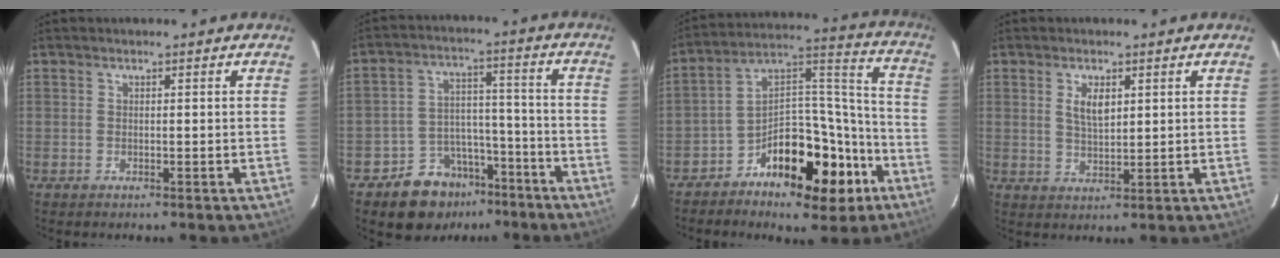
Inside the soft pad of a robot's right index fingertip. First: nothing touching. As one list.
[{"total": 10.8, "force": [-7.6, 7.1, 2.7], "torque": [-0.058, 0.044, -0.104]}, {"total": 18.2, "force": [-11.2, 10.0, 10.2], "torque": [-0.161, 0.061, -0.163]}, {"total": 4.3, "force": [1.5, 1.9, 3.4], "torque": [-0.062, 0.001, 0.030]}]